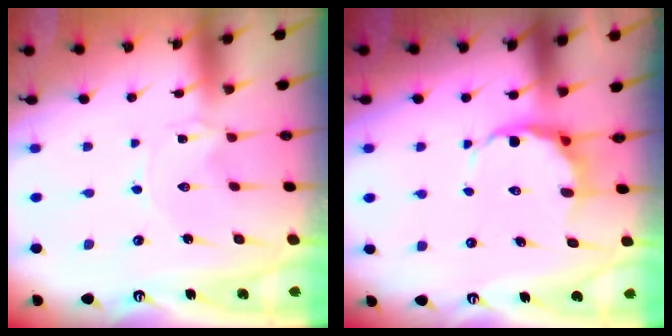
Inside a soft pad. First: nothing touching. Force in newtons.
{"total": 6.1, "press": 5.9, "slide": 1.9}